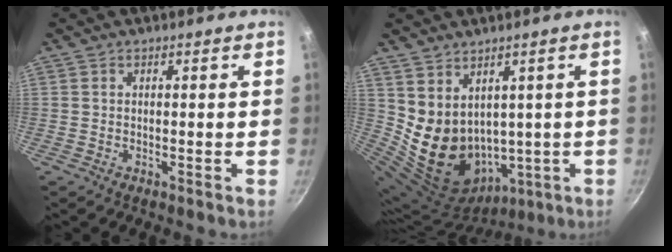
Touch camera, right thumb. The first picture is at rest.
{"total": 13.2, "force": [3.2, 10.4, 7.6], "torque": [-0.112, -0.015, 0.098]}